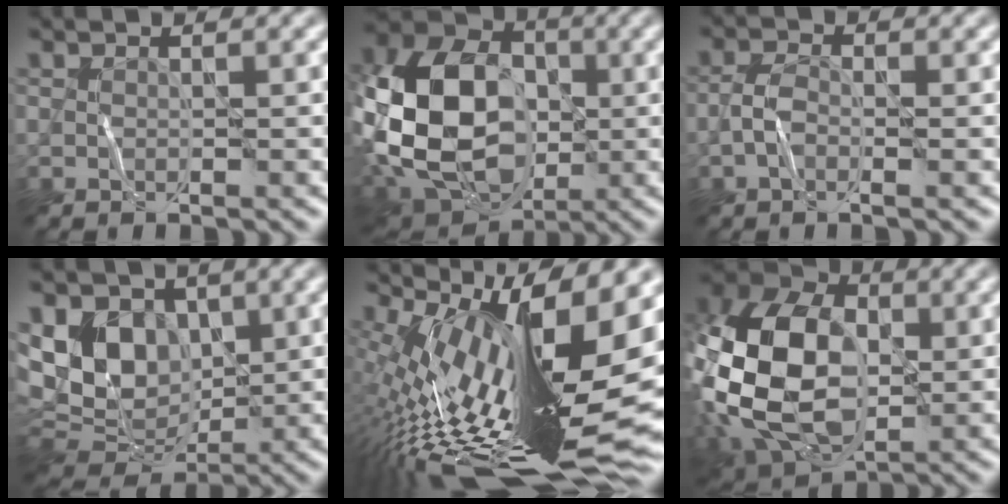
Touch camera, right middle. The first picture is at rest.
{"total": 15.6, "force": [-1.3, 11.4, 10.5], "torque": [-0.214, 0.009, -0.015]}
{"total": 1.9, "force": [-1.1, 0.6, 1.4], "torque": [-0.036, 0.009, -0.020]}
{"total": 7.7, "force": [1.9, 5.8, 4.7], "torque": [-0.103, 0.000, 0.035]}
{"total": 17.7, "force": [1.4, 5.7, 16.7], "torque": [-0.272, -0.003, 0.037]}
{"total": 14.1, "force": [-1.4, 9.5, 10.3], "torque": [-0.220, 0.014, -0.034]}